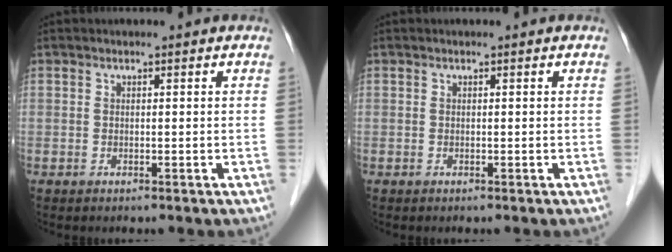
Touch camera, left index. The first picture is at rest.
{"total": 0.0}